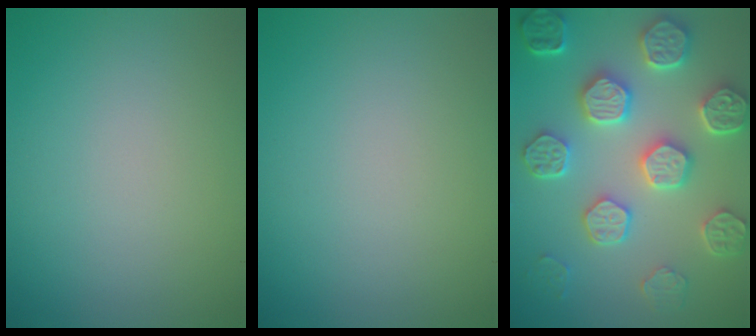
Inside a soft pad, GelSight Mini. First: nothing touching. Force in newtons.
{"total": 0.0}
{"total": 7.5, "press": 6.2, "slide": 4.2}